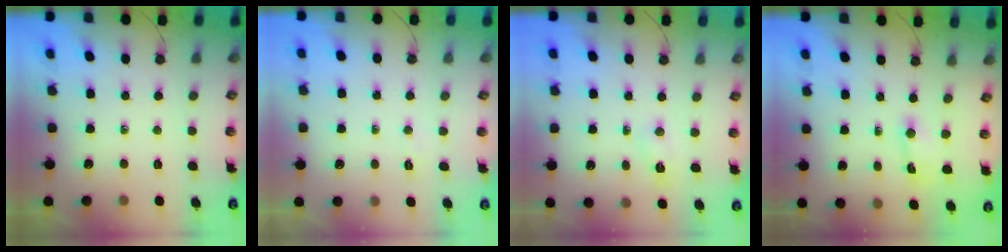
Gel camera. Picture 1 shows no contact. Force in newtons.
{"total": 2.9, "press": 2.6, "slide": 1.4}
{"total": 2.5, "press": 2.4, "slide": 0.5}
{"total": 1.5, "press": 1.5, "slide": 0.2}